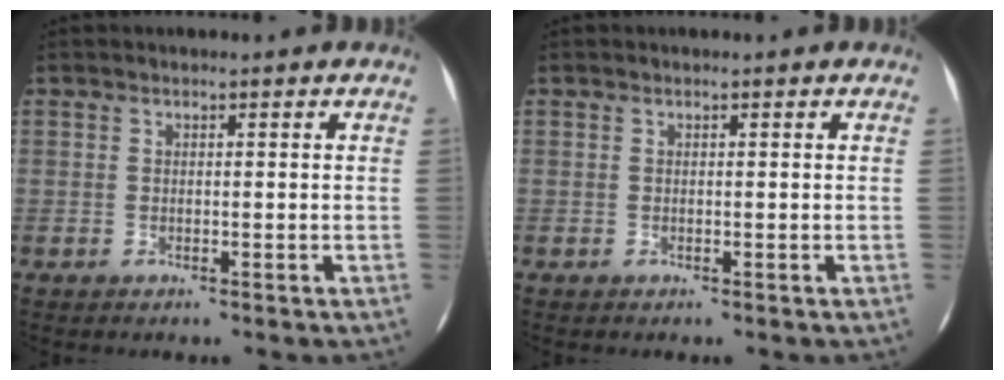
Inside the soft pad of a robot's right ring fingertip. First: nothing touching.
{"total": 0.0}